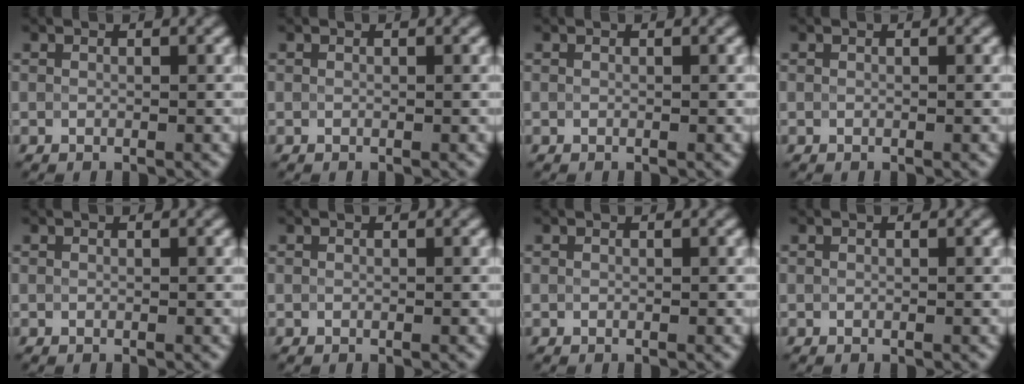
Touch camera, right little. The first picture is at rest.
{"total": 0.0}
{"total": 0.0}
{"total": 0.0}
{"total": 0.0}
{"total": 0.0}
{"total": 0.0}
{"total": 0.0}